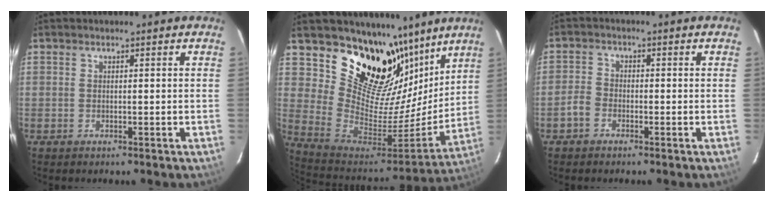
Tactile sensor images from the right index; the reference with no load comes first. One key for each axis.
{"total": 22.4, "fx": 16.2, "fy": 13.0, "fz": 8.3, "tx": -0.165, "ty": -0.052, "tz": 0.291}
{"total": 2.8, "fx": -1.8, "fy": 1.9, "fz": 0.9, "tx": -0.023, "ty": 0.008, "tz": -0.036}